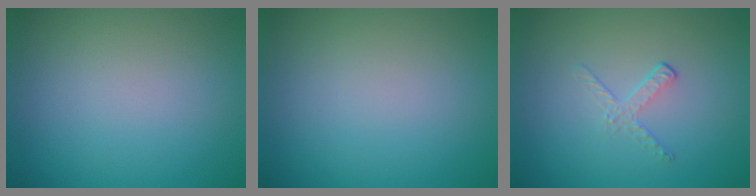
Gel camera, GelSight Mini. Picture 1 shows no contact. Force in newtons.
{"total": 0.0}
{"total": 1.2, "press": 0.4, "slide": 1.2}